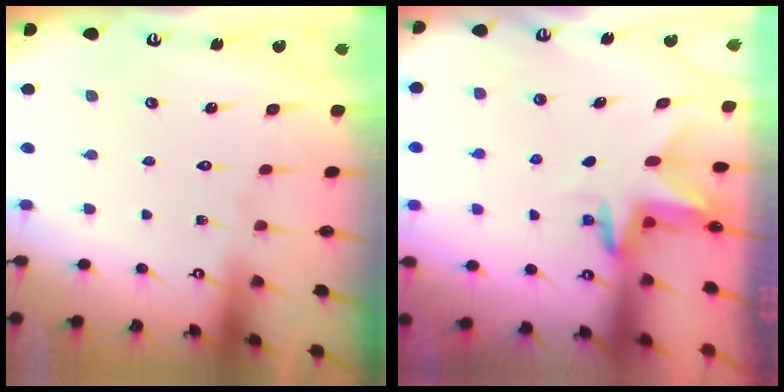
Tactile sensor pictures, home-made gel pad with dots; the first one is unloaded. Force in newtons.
{"total": 3.2, "press": 3.2, "slide": 0.3}